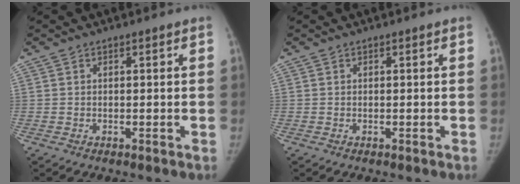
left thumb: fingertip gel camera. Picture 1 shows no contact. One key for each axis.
{"total": 0.0}